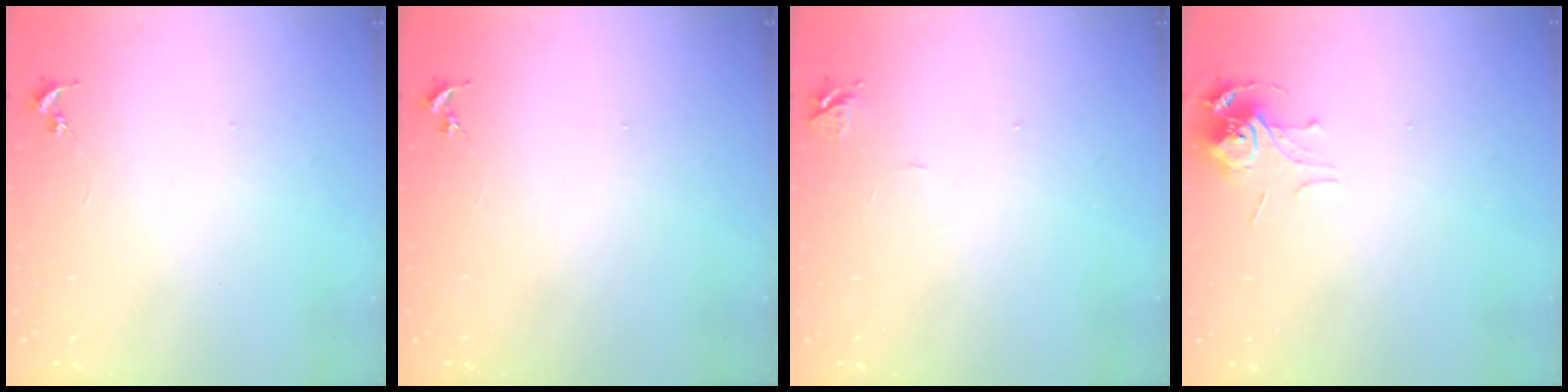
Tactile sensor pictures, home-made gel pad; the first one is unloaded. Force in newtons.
{"total": 0.0}
{"total": 5.8, "press": 5.8, "slide": 0.7}
{"total": 7.8, "press": 7.7, "slide": 0.7}